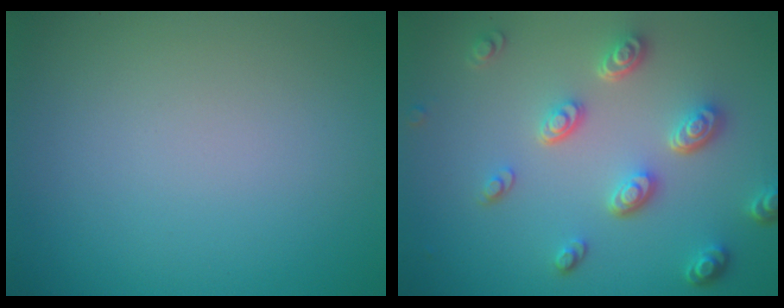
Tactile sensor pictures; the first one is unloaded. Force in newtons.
{"total": 4.7, "press": 3.6, "slide": 3.0}